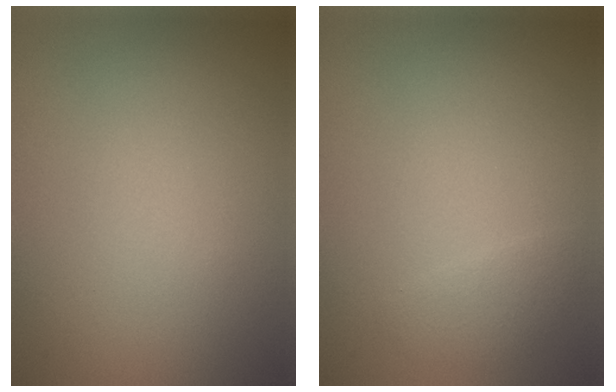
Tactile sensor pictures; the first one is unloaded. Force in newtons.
{"total": 1.3, "press": 1.3, "slide": 0.1}